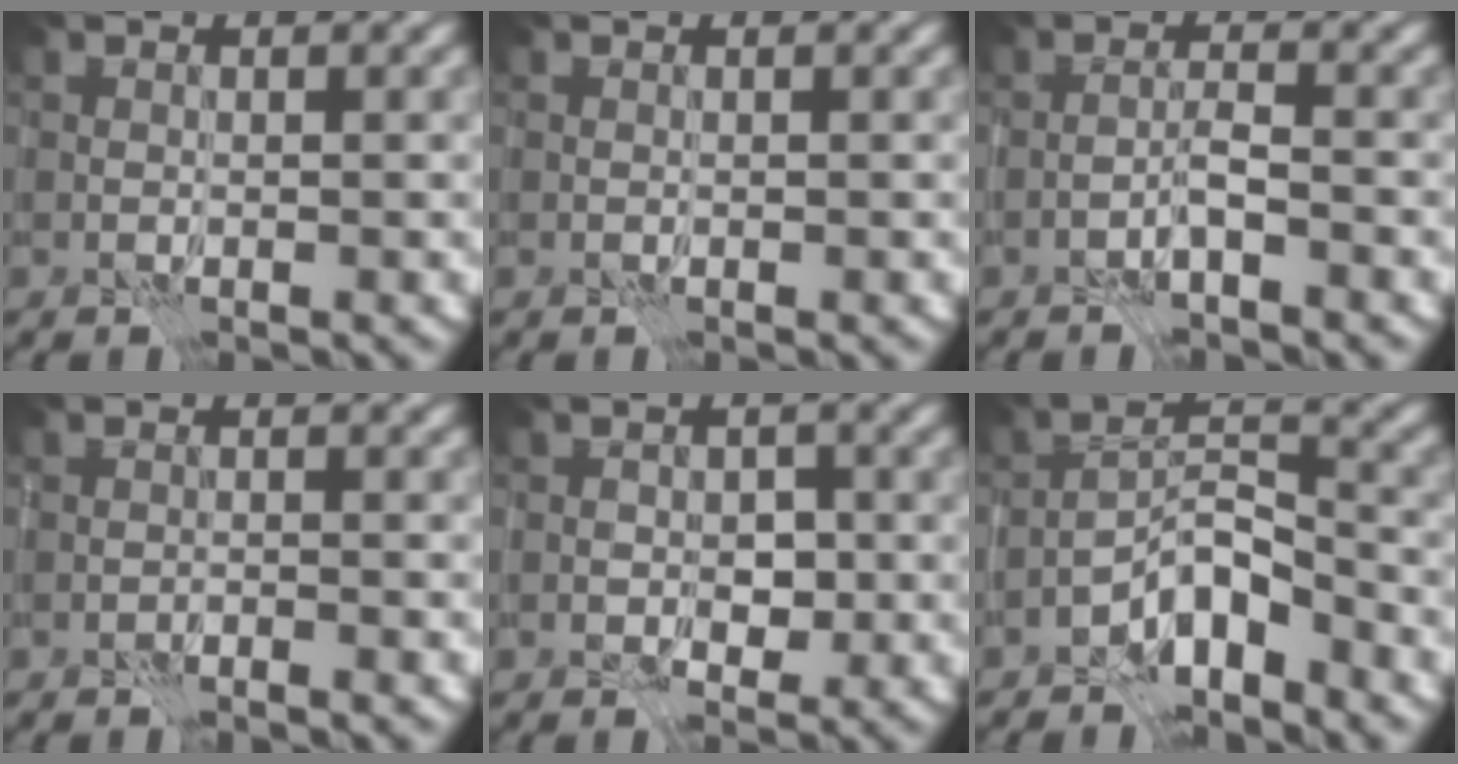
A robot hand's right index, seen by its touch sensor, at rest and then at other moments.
{"total": 0.0}
{"total": 1.6, "force": [-1.1, 0.1, 1.2], "torque": [-0.021, 0.009, -0.027]}
{"total": 0.9, "force": [-0.9, 0.0, 0.4], "torque": [-0.006, 0.002, -0.018]}
{"total": 2.2, "force": [-0.6, 1.5, 1.5], "torque": [-0.016, -0.001, -0.010]}
{"total": 4.5, "force": [-3.1, 1.5, 2.9], "torque": [-0.043, 0.016, -0.065]}